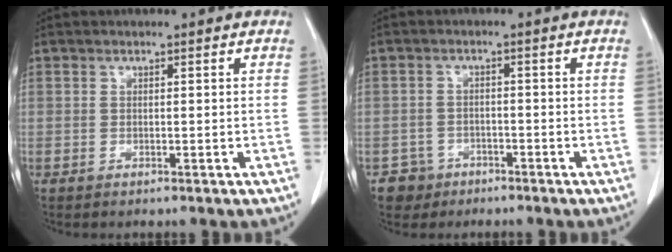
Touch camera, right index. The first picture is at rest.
{"total": 3.6, "force": [-2.0, 3.0, -0.4], "torque": [0.010, 0.013, -0.033]}